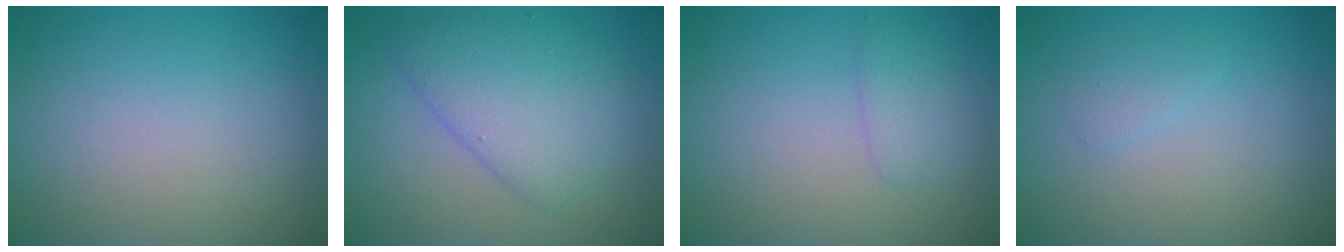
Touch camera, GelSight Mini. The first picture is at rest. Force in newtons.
{"total": 5.0, "press": 5.0, "slide": 0.3}
{"total": 1.5, "press": 1.5, "slide": 0.1}
{"total": 0.9, "press": 0.9, "slide": 0.0}